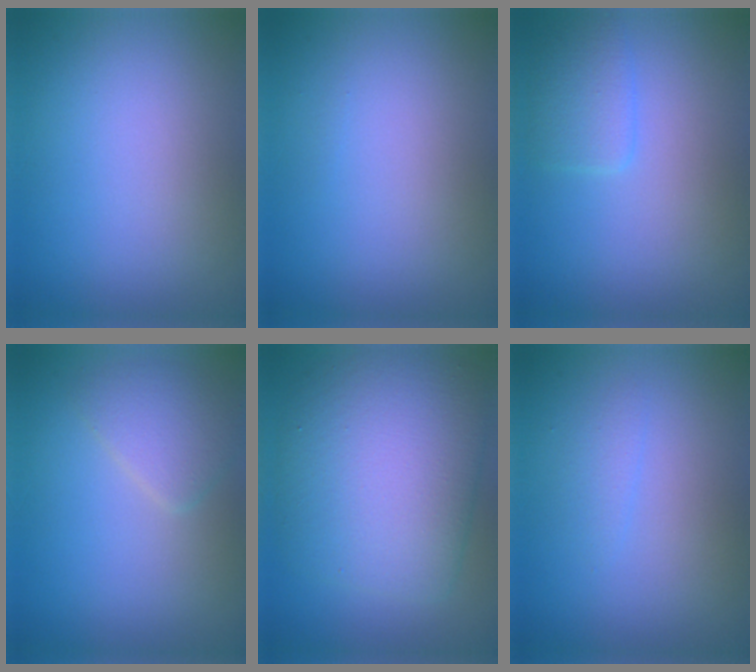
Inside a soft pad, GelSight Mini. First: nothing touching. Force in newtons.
{"total": 0.0}
{"total": 2.0, "press": 2.0, "slide": 0.1}
{"total": 2.4, "press": 2.4, "slide": 0.1}
{"total": 9.0, "press": 9.0, "slide": 0.0}
{"total": 0.9, "press": 0.9, "slide": 0.1}